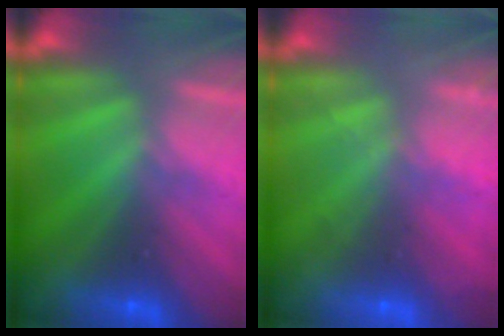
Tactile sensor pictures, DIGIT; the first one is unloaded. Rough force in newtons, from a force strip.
{"total": 2.1}